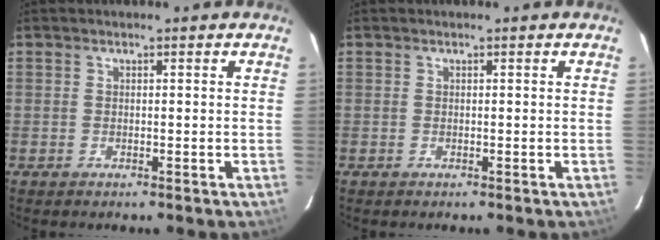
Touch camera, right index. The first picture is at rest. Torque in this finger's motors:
{"motor_torque": [0.11, -0.01, 0.02, 0.01]}